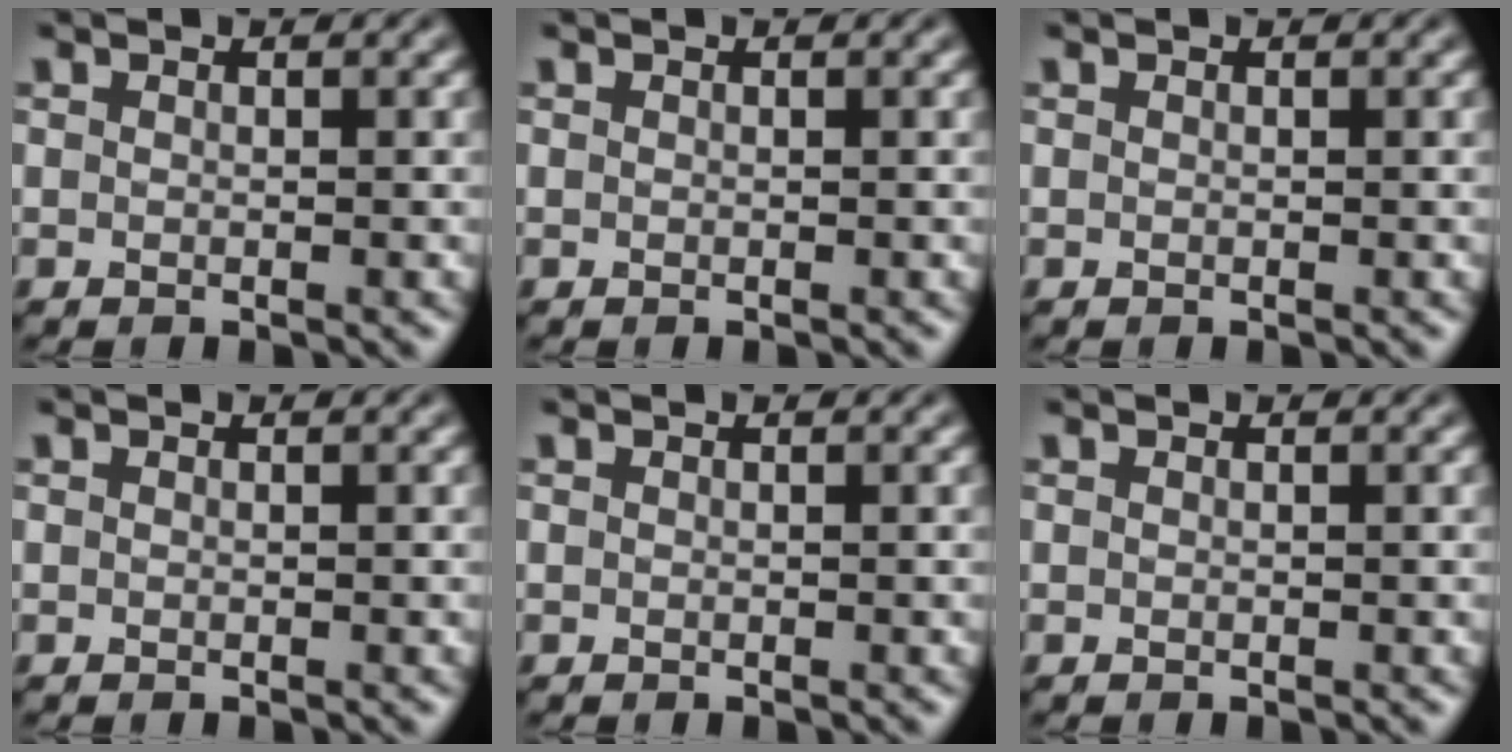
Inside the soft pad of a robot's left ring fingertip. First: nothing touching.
{"total": 0.0}
{"total": 0.0}
{"total": 0.0}
{"total": 0.0}
{"total": 0.0}